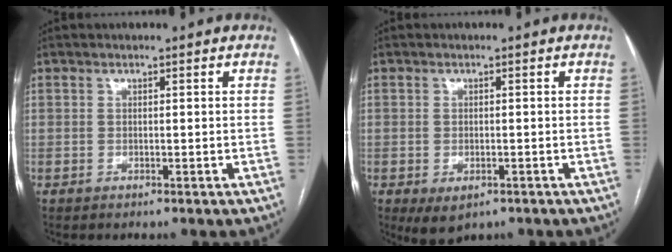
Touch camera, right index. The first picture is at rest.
{"total": 3.9, "force": [-2.0, 2.1, 2.7], "torque": [-0.046, -0.007, -0.019]}